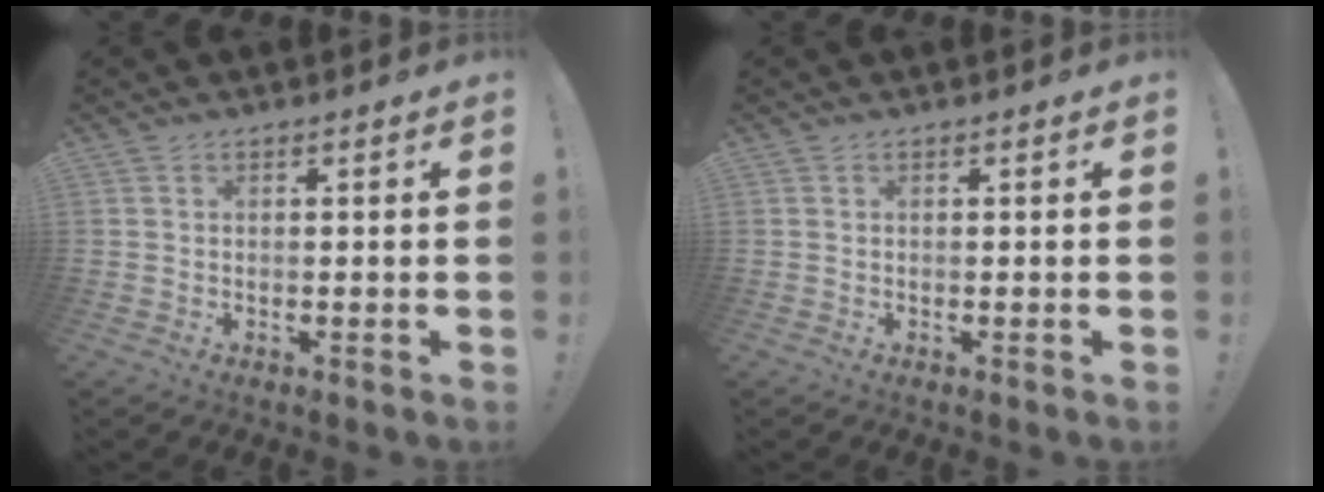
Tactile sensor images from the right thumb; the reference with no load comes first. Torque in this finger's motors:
{"motor_torque": [0.00, 0.00, 0.07, 0.07, 0.00]}